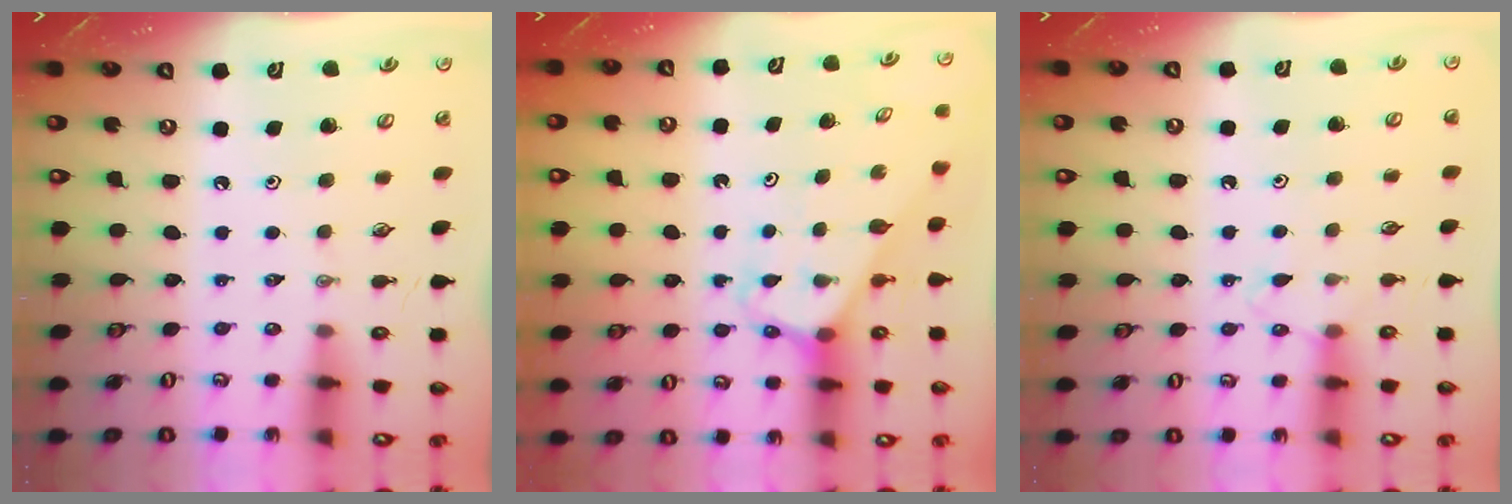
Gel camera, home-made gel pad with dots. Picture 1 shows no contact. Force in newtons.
{"total": 3.1, "press": 3.1, "slide": 0.2}
{"total": 5.3, "press": 5.2, "slide": 0.7}